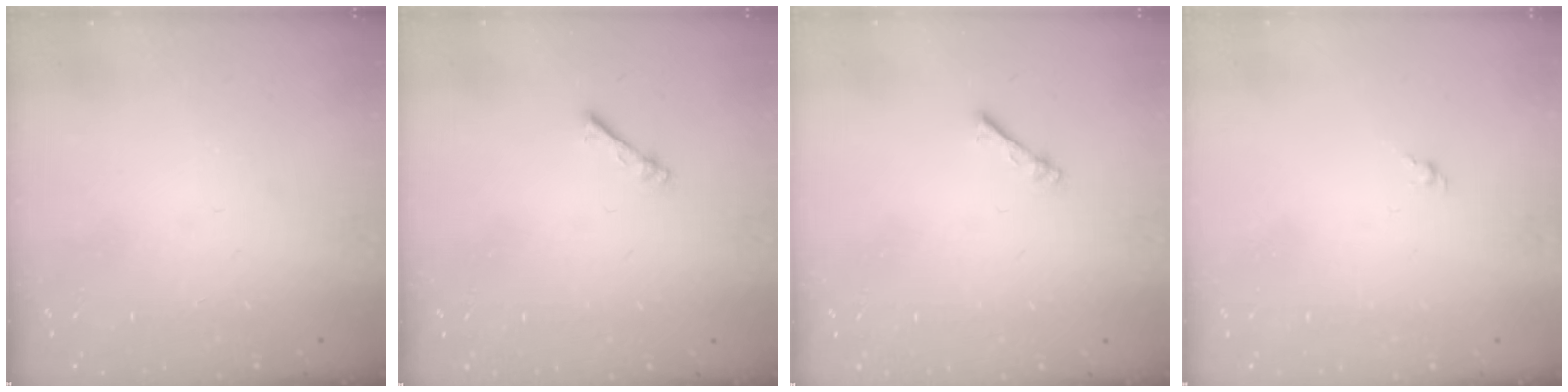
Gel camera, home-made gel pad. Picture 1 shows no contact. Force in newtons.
{"total": 1.1, "press": 1.1, "slide": 0.2}
{"total": 1.1, "press": 1.1, "slide": 0.2}
{"total": 1.4, "press": 1.2, "slide": 0.6}